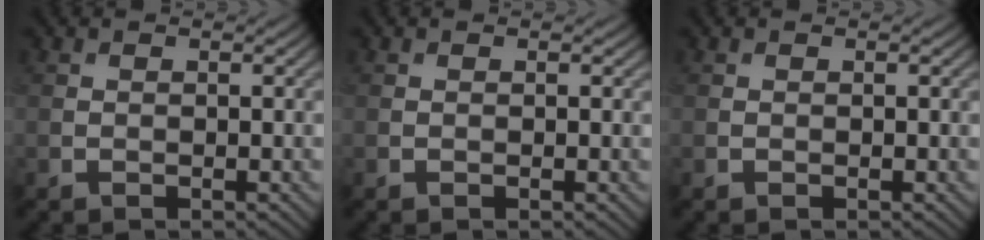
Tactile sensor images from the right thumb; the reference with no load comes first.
{"total": 0.0}
{"total": 0.0}